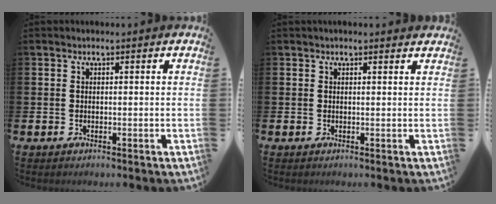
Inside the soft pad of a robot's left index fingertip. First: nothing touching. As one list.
[{"total": 0.6, "force": [0.6, 0.0, 0.2], "torque": [0.004, -0.003, 0.009]}]